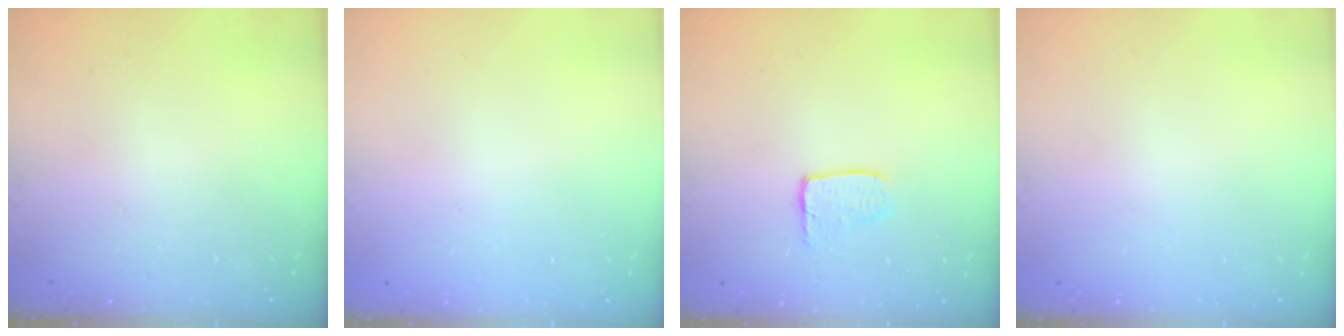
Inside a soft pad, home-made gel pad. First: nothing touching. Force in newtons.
{"total": 0.0}
{"total": 3.4, "press": 3.4, "slide": 0.3}
{"total": 0.0}